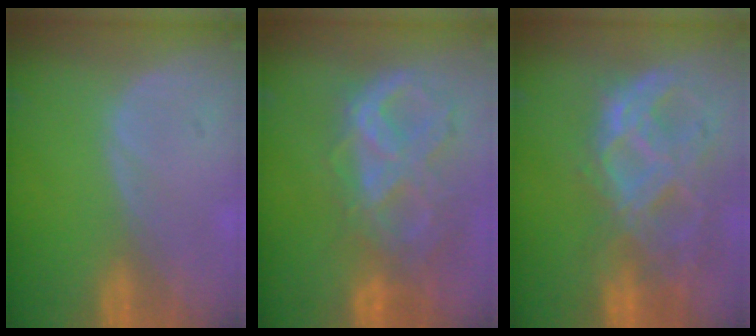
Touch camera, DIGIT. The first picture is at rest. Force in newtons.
{"total": 10.5, "press": 8.8, "slide": 5.7}
{"total": 11.4, "press": 9.6, "slide": 6.2}